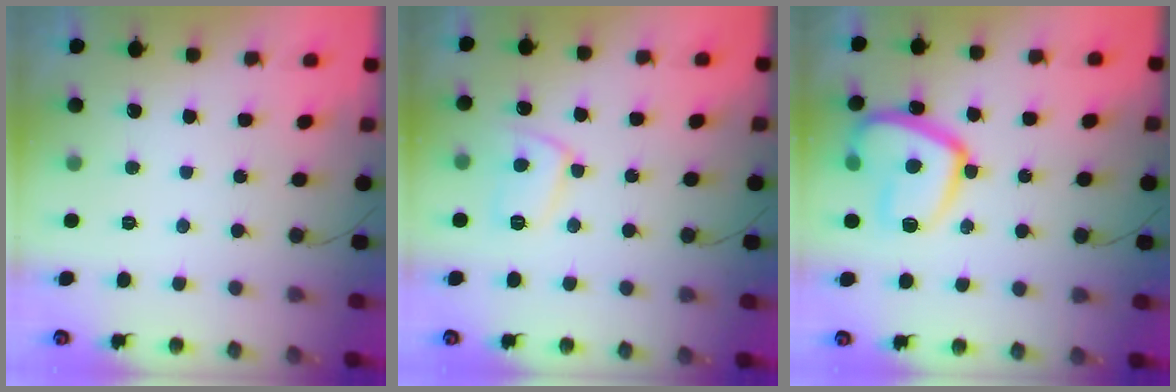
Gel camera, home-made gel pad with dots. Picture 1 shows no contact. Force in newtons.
{"total": 8.9, "press": 8.9, "slide": 0.8}
{"total": 15.7, "press": 15.5, "slide": 1.8}